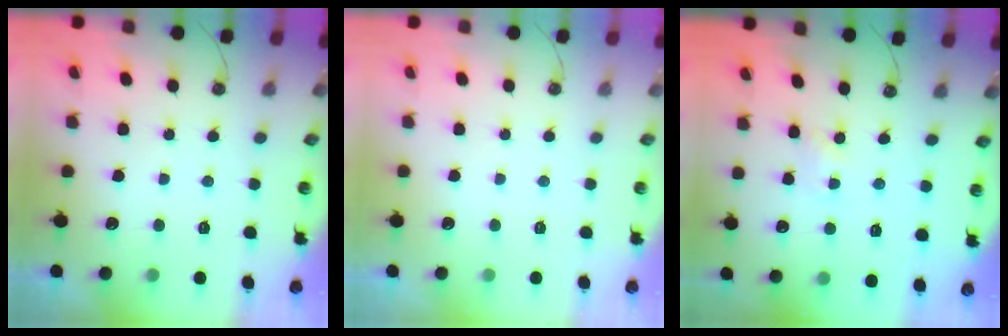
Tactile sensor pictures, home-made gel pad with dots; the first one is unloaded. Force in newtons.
{"total": 0.0}
{"total": 2.3, "press": 2.3, "slide": 0.3}